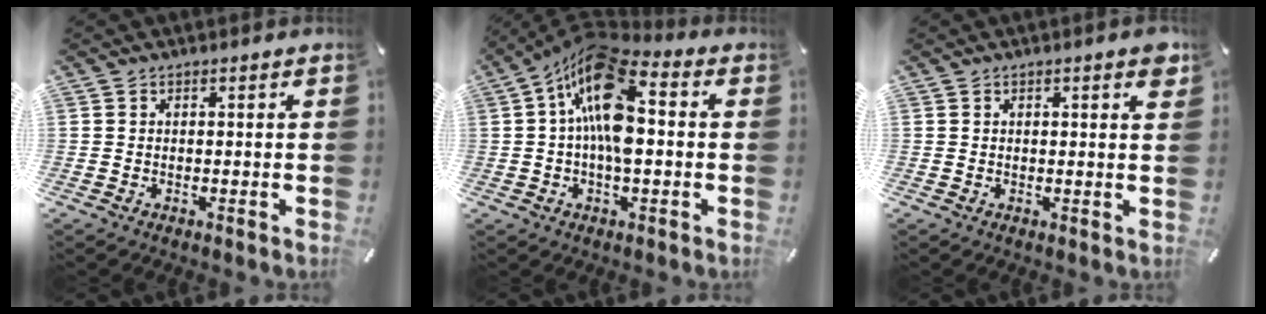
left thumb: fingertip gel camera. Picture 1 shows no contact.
{"total": 16.1, "force": [1.9, 7.6, 14.0], "torque": [-0.262, -0.017, 0.033]}
{"total": 2.4, "force": [0.9, 0.6, 2.2], "torque": [-0.027, -0.005, 0.012]}